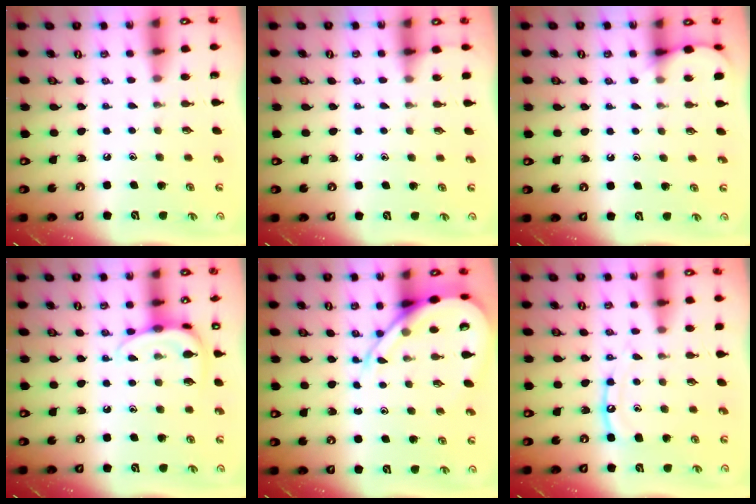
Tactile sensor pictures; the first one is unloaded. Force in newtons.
{"total": 2.9, "press": 2.9, "slide": 0.4}
{"total": 4.2, "press": 4.2, "slide": 0.4}
{"total": 9.7, "press": 9.7, "slide": 0.9}
{"total": 11.0, "press": 10.9, "slide": 1.0}
{"total": 9.6, "press": 9.6, "slide": 0.8}